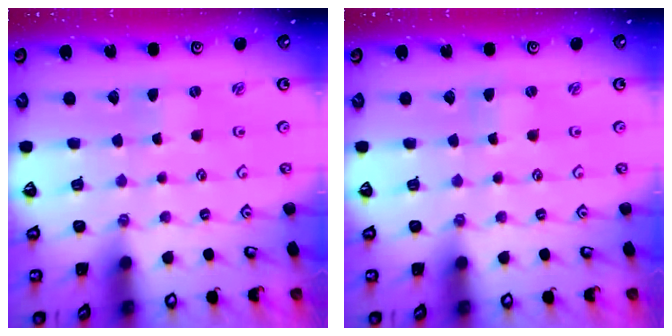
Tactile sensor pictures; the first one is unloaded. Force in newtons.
{"total": 0.0}